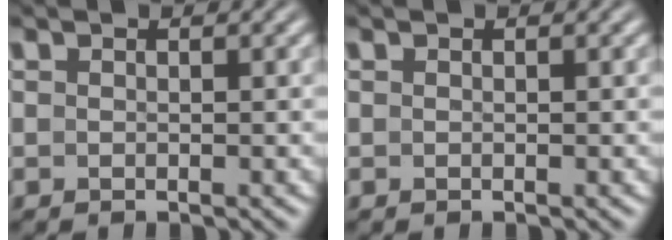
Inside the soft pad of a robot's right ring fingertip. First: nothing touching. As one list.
[{"total": 0.0}]